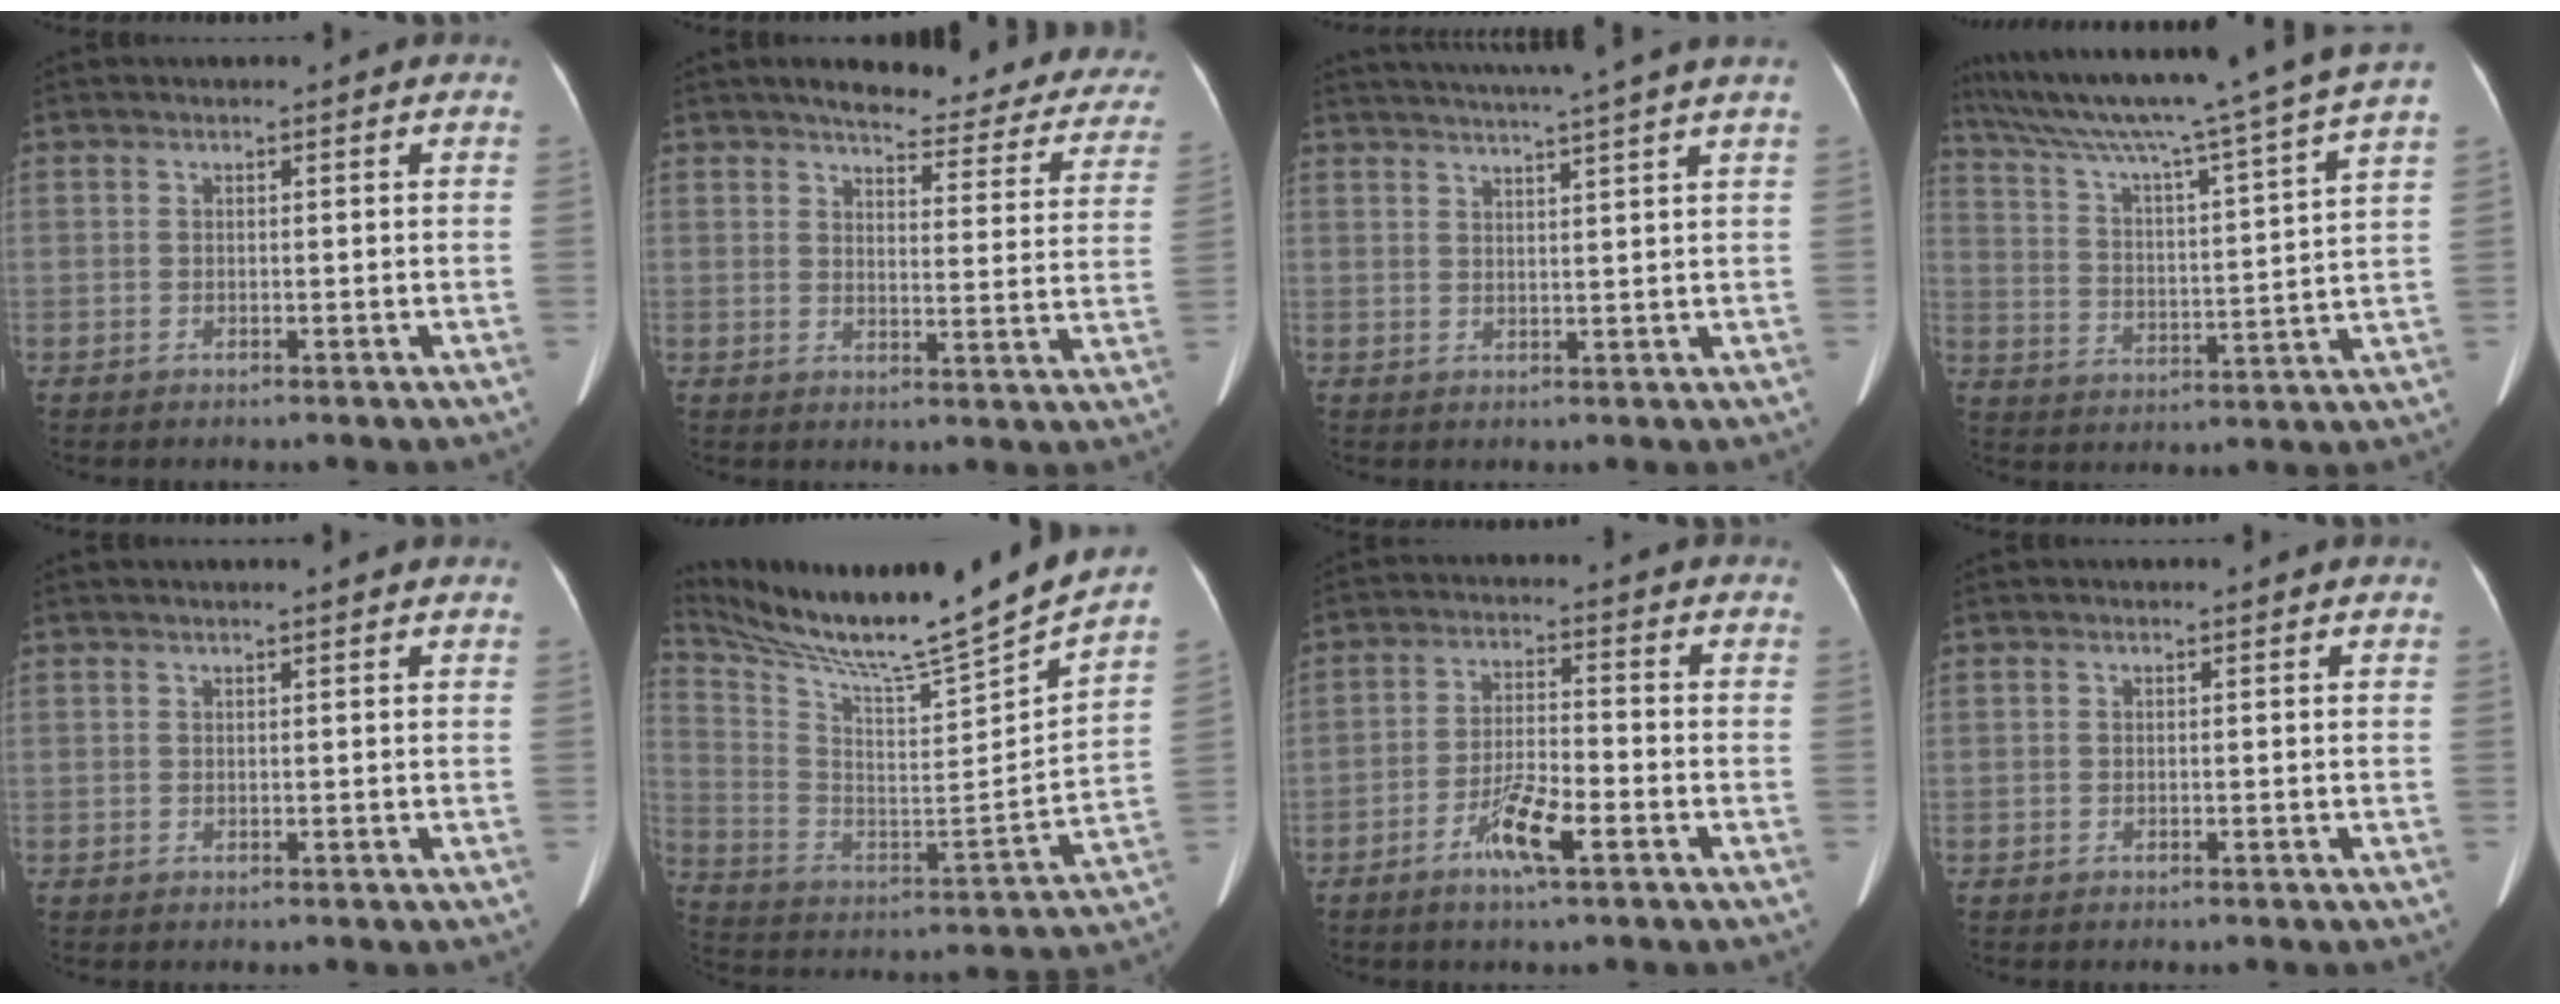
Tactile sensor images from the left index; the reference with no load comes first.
{"total": 19.4, "force": [16.8, 4.7, 8.4], "torque": [-0.074, -0.029, 0.177]}
{"total": 11.3, "force": [9.7, -2.2, 5.4], "torque": [-0.086, -0.003, 0.123]}
{"total": 24.5, "force": [20.3, -2.1, 13.6], "torque": [-0.225, -0.024, 0.294]}
{"total": 1.7, "force": [1.5, -0.3, 0.8], "torque": [-0.011, 0.014, 0.025]}
{"total": 24.8, "force": [22.4, -1.4, 10.4], "torque": [-0.204, -0.081, 0.349]}
{"total": 6.5, "force": [-3.7, 0.7, 5.3], "torque": [-0.106, -0.008, -0.066]}
{"total": 0.0}